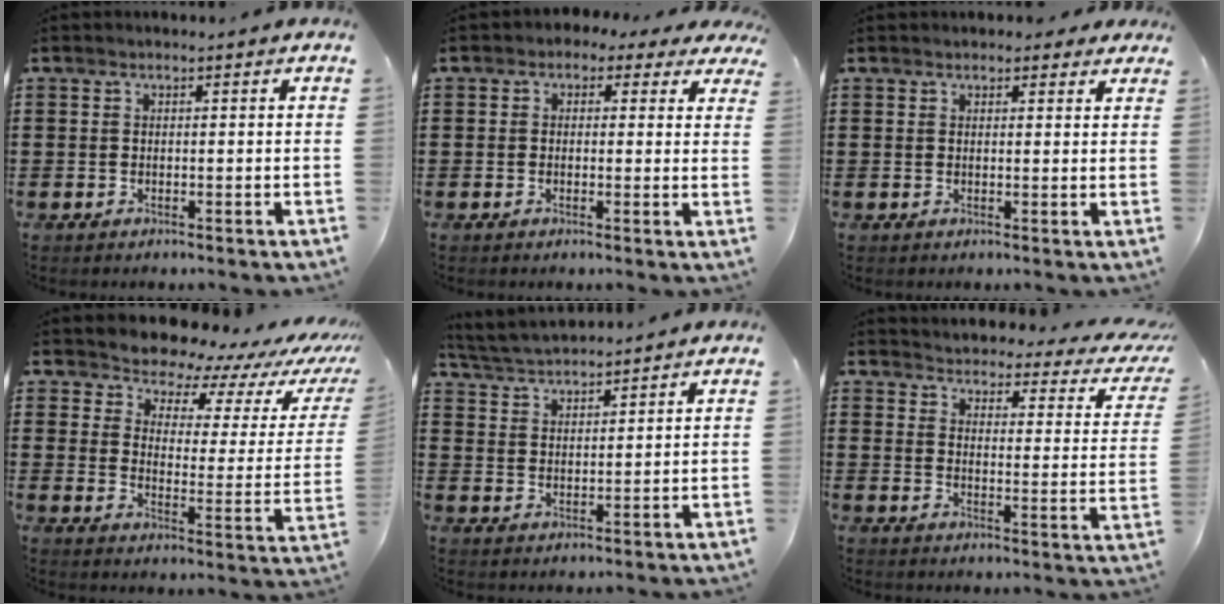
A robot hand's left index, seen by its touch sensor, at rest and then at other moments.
{"total": 1.7, "force": [0.3, 1.5, 0.8], "torque": [-0.024, 0.011, 0.003]}
{"total": 1.8, "force": [1.6, 0.8, 0.4], "torque": [-0.004, 0.003, 0.028]}
{"total": 6.7, "force": [6.4, 1.8, 0.5], "torque": [-0.035, -0.059, 0.108]}
{"total": 3.8, "force": [3.7, 0.2, 0.4], "torque": [-0.024, -0.012, 0.067]}
{"total": 2.6, "force": [2.5, 0.2, 0.6], "torque": [-0.033, -0.029, 0.034]}